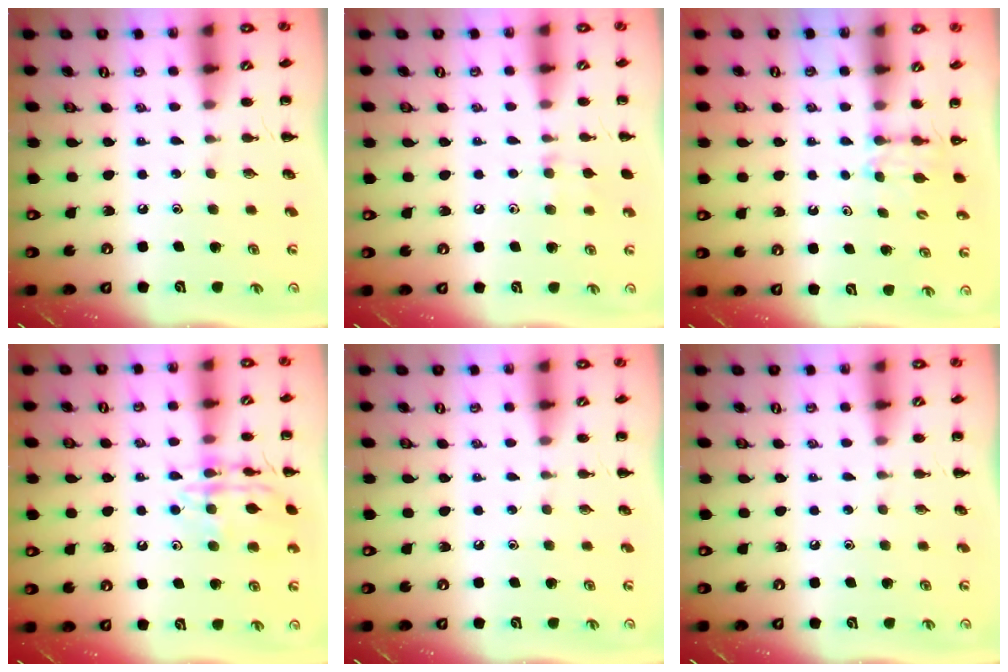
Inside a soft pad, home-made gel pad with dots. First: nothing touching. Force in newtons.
{"total": 7.1, "press": 6.8, "slide": 2.1}
{"total": 3.8, "press": 3.6, "slide": 1.1}
{"total": 13.5, "press": 13.5, "slide": 0.9}
{"total": 0.0}
{"total": 0.0}